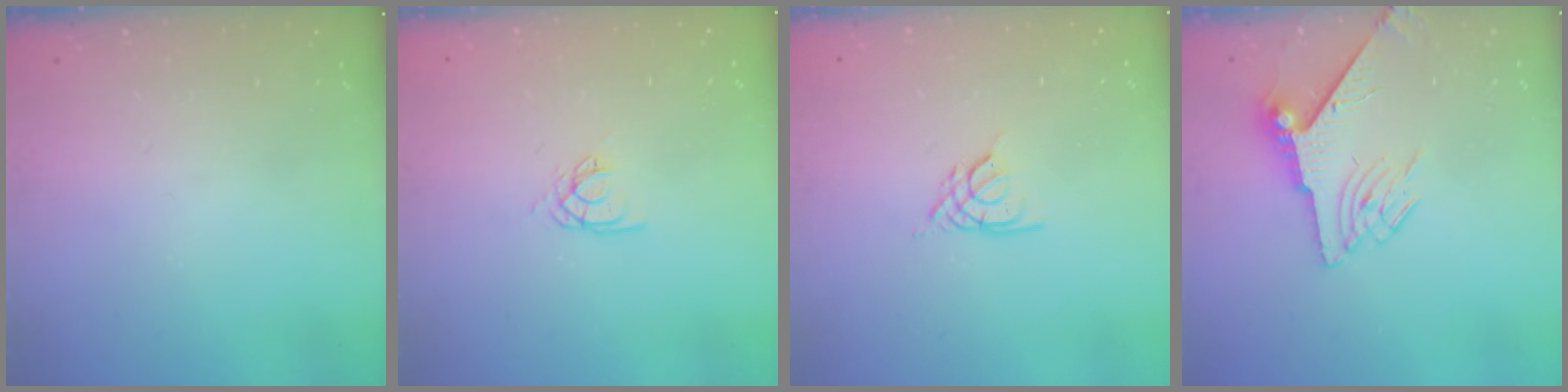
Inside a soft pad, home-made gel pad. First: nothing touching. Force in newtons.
{"total": 3.4, "press": 3.4, "slide": 0.2}
{"total": 2.6, "press": 2.6, "slide": 0.6}
{"total": 6.7, "press": 6.6, "slide": 1.0}